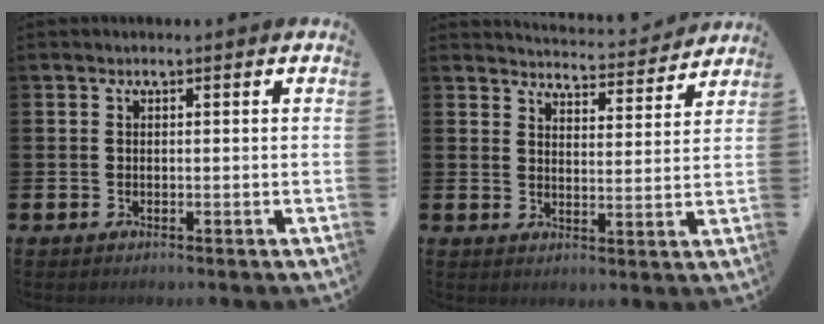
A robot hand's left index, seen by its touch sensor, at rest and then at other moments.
{"total": 4.5, "force": [4.5, 0.3, 0.1], "torque": [-0.006, -0.040, 0.076]}